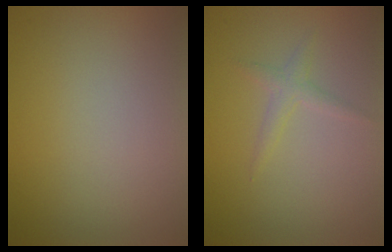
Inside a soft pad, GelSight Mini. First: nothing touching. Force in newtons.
{"total": 1.2, "press": 1.2, "slide": 0.1}